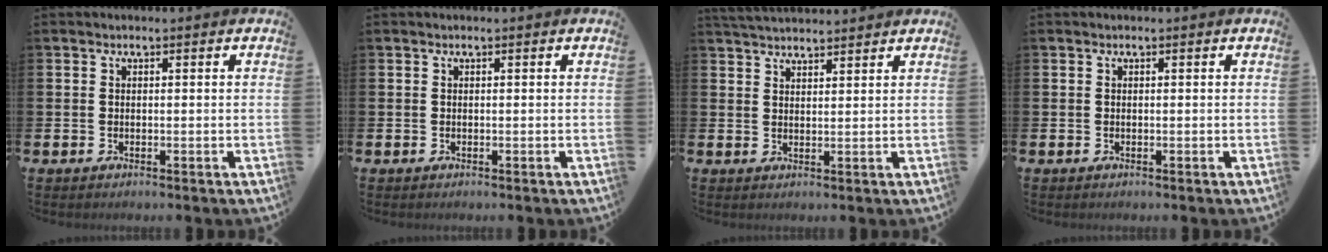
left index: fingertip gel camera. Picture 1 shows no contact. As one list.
[{"total": 0.0}, {"total": 3.3, "force": [3.2, 0.3, 0.4], "torque": [-0.016, -0.014, 0.061]}, {"total": 0.0}]